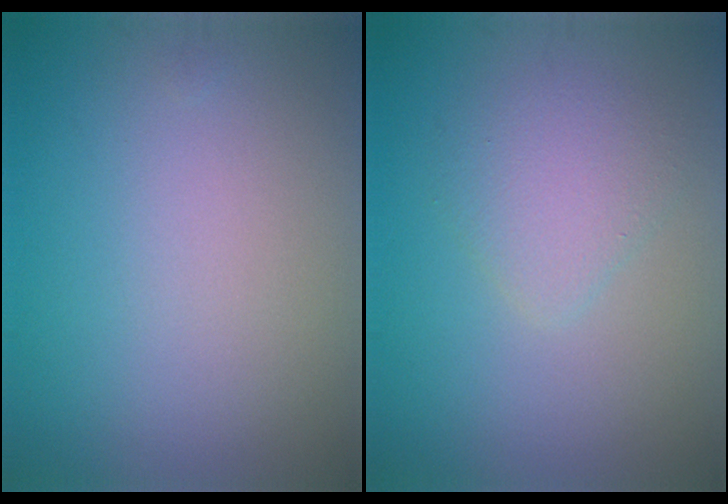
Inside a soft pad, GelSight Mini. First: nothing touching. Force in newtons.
{"total": 2.5, "press": 2.5, "slide": 0.2}